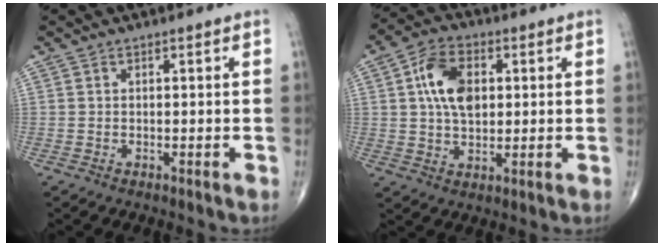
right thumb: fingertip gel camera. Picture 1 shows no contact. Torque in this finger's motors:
{"motor_torque": [1.01, 1.81, 1.24, 0.20, 0.11]}